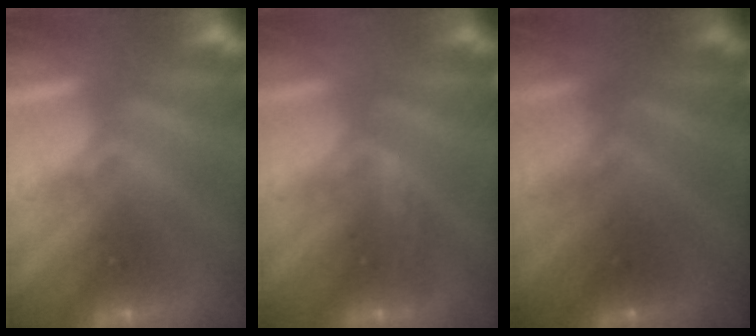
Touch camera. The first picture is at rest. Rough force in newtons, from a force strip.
{"total": 2.8}
{"total": 1.9}